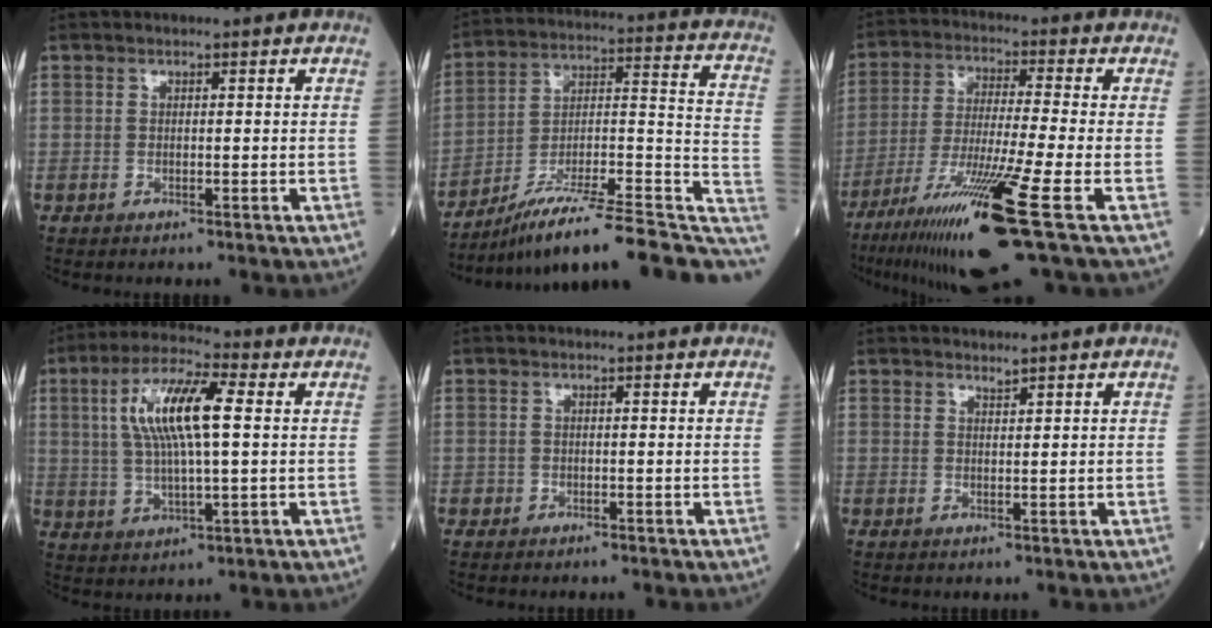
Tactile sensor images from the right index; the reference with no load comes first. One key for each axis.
{"total": 21.3, "fx": -15.8, "fy": 3.1, "fz": 14.0, "tx": -0.165, "ty": 0.036, "tz": -0.252}
{"total": 16.2, "fx": -8.5, "fy": -1.0, "fz": 13.8, "tx": -0.252, "ty": -0.046, "tz": -0.153}
{"total": 11.7, "fx": 2.4, "fy": 2.3, "fz": 11.2, "tx": -0.225, "ty": 0.017, "tz": 0.044}
{"total": 0.7, "fx": -0.4, "fy": 0.5, "fz": 0.0, "tx": -0.003, "ty": 0.005, "tz": -0.010}
{"total": 0.8, "fx": 0.7, "fy": -0.1, "fz": 0.2, "tx": -0.008, "ty": -0.006, "tz": 0.014}